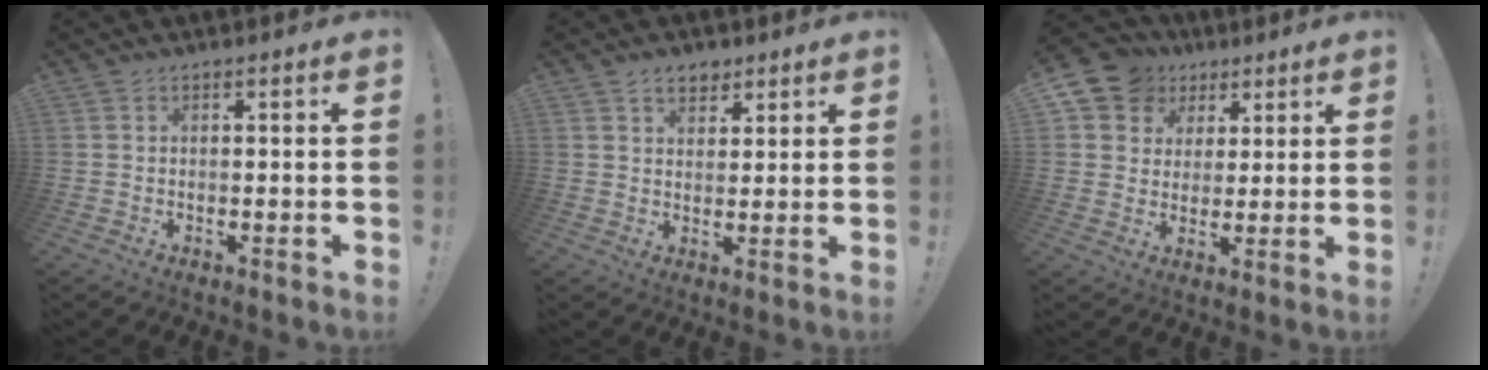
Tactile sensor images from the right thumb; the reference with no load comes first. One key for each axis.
{"total": 5.3, "fx": 3.4, "fy": 3.5, "fz": 2.0, "tx": -0.027, "ty": -0.010, "tz": 0.061}
{"total": 10.2, "fx": 4.7, "fy": 8.6, "fz": 2.6, "tx": -0.044, "ty": -0.025, "tz": 0.095}